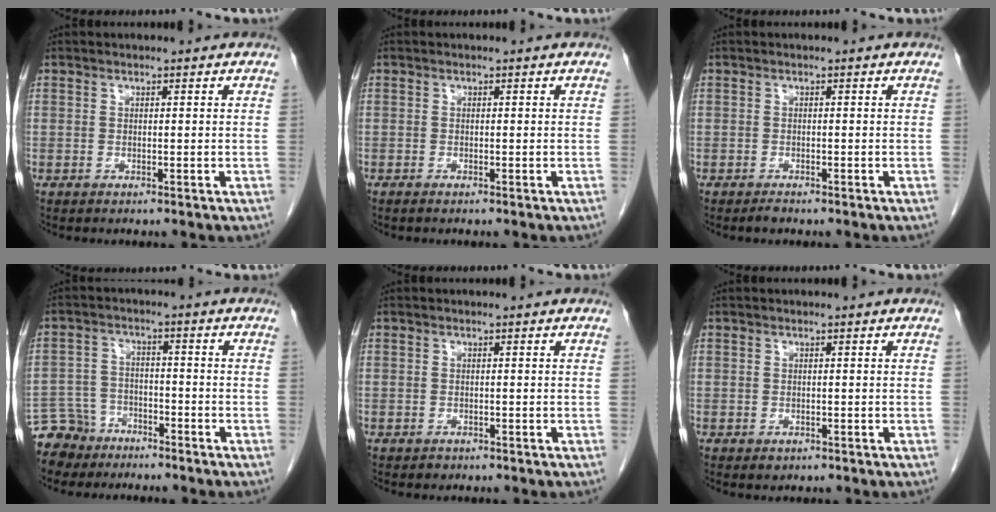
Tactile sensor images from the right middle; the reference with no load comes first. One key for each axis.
{"total": 0.5, "fx": -0.4, "fy": 0.0, "fz": 0.3, "tx": -0.009, "ty": -0.002, "tz": -0.007}
{"total": 0.5, "fx": -0.5, "fy": 0.1, "fz": 0.1, "tx": -0.004, "ty": -0.001, "tz": -0.007}
{"total": 6.4, "fx": -5.2, "fy": 3.7, "fz": -0.4, "tx": 0.008, "ty": 0.002, "tz": -0.099}
{"total": 0.5, "fx": -0.2, "fy": 0.4, "fz": -0.2, "tx": 0.000, "ty": 0.002, "tz": -0.002}
{"total": 0.6, "fx": -0.2, "fy": 0.6, "fz": 0.1, "tx": -0.001, "ty": 0.001, "tz": 0.003}